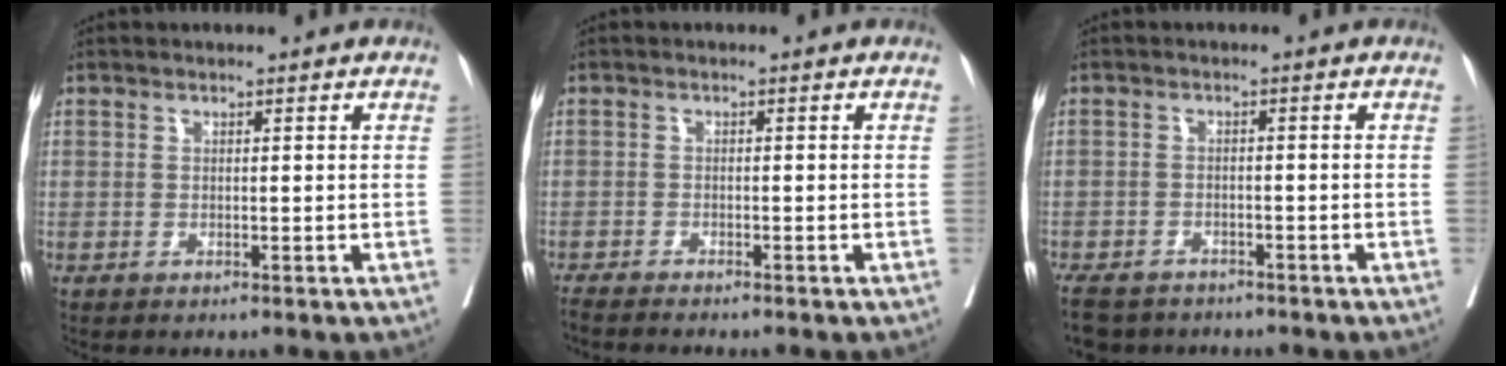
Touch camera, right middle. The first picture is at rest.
{"total": 4.4, "force": [-3.9, 0.2, 1.9], "torque": [-0.028, -0.010, -0.060]}
{"total": 8.0, "force": [-6.8, 3.5, 2.6], "torque": [-0.051, -0.011, -0.103]}